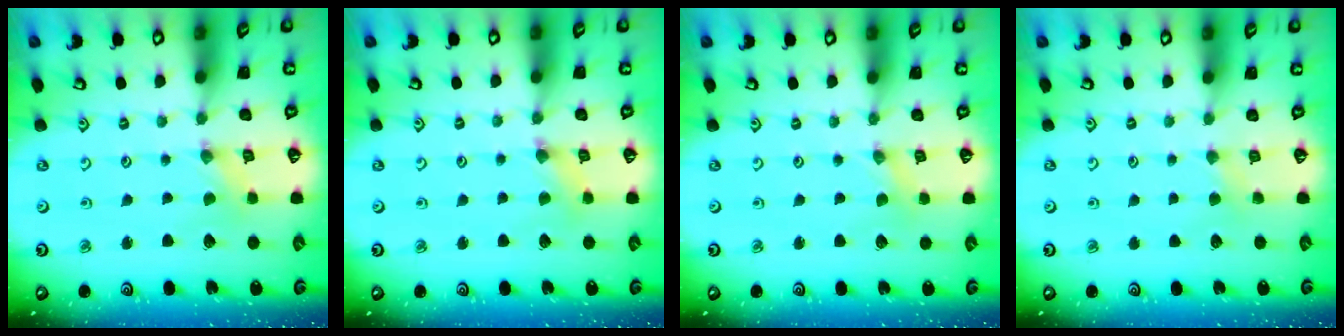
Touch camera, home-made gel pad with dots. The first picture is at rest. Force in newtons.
{"total": 2.3, "press": 2.3, "slide": 0.3}
{"total": 0.0}
{"total": 3.2, "press": 3.1, "slide": 0.5}